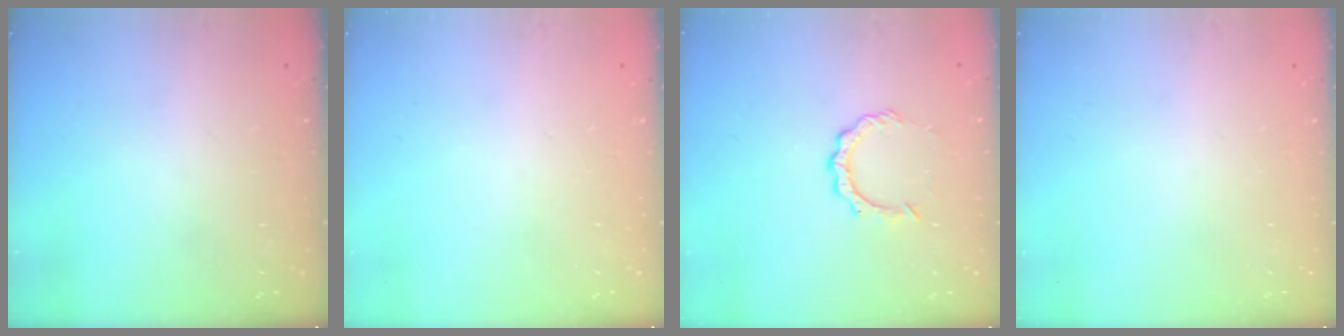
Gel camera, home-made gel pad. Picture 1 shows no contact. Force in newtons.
{"total": 0.0}
{"total": 4.8, "press": 4.8, "slide": 0.4}
{"total": 0.0}